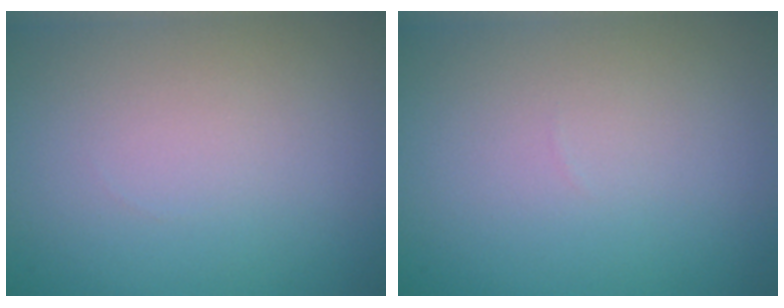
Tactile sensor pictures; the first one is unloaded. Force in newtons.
{"total": 0.0}